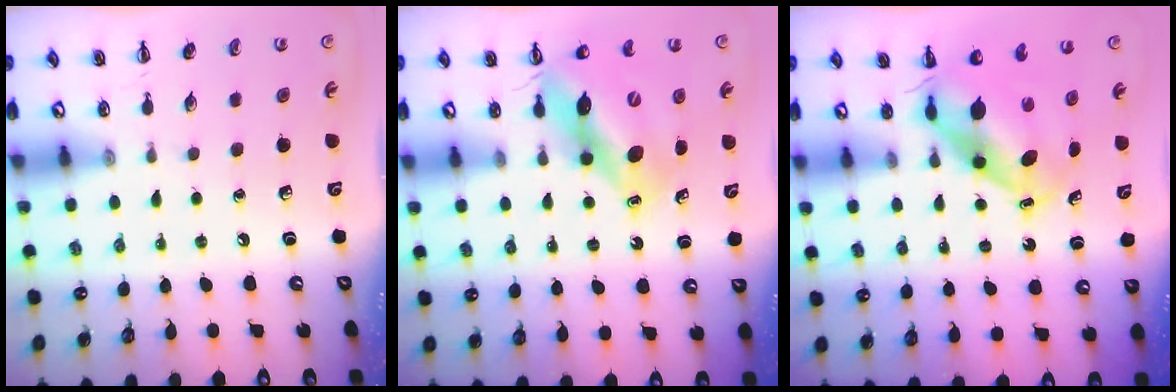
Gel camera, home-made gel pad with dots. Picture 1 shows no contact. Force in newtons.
{"total": 11.7, "press": 11.2, "slide": 3.1}
{"total": 7.1, "press": 6.7, "slide": 2.4}